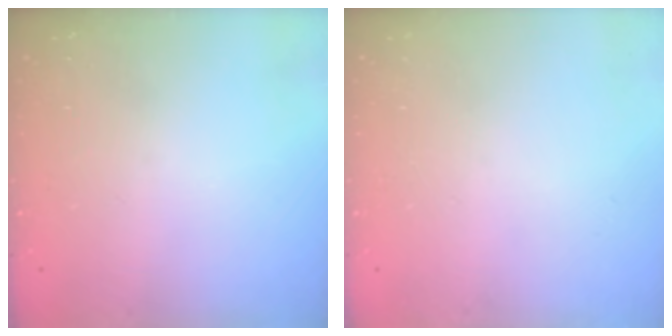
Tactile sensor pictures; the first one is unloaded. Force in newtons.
{"total": 0.0}